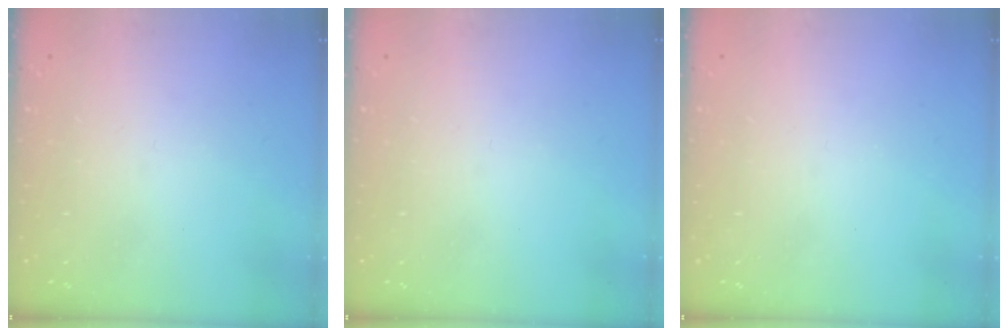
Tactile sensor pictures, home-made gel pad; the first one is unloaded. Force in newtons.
{"total": 0.0}
{"total": 0.0}